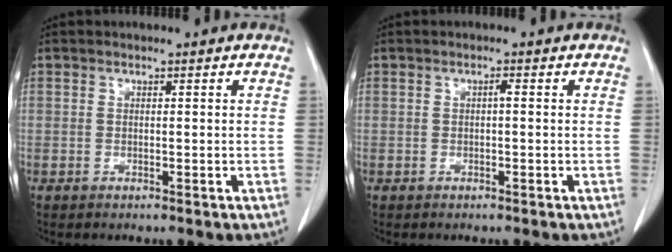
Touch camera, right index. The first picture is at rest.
{"total": 0.7, "force": [0.0, 0.1, 0.7], "torque": [-0.012, 0.002, 0.000]}